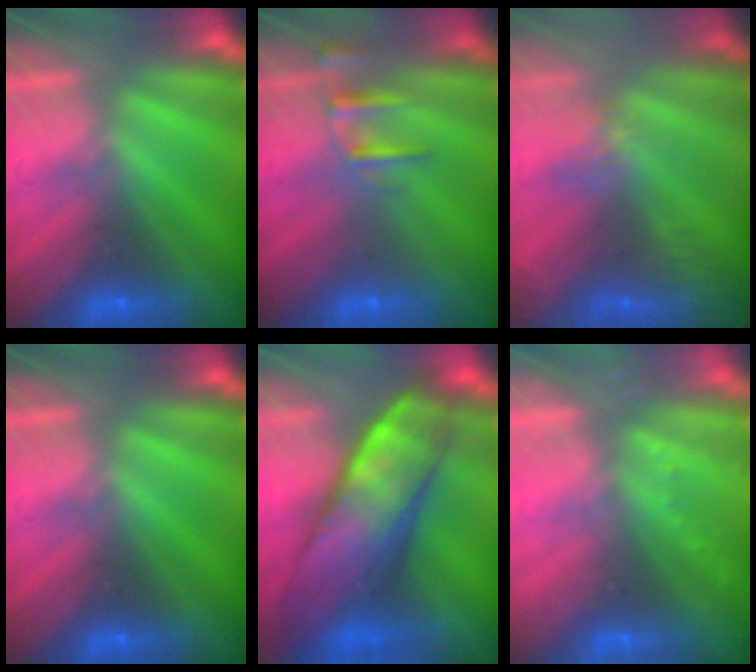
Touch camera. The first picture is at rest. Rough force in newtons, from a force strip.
{"total": 2.4}
{"total": 4.4}
{"total": 0.0}
{"total": 9.0}
{"total": 2.3}